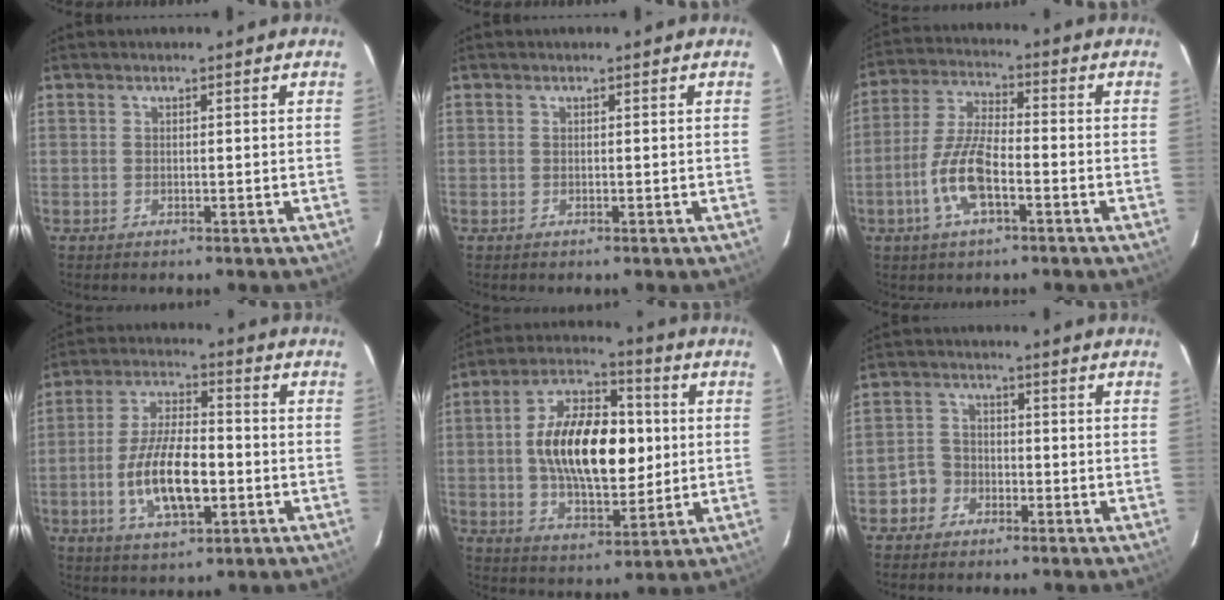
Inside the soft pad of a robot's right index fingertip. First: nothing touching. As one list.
[{"total": 0.0}, {"total": 10.0, "force": [-3.9, 3.2, 8.7], "torque": [-0.186, 0.001, -0.077]}, {"total": 12.8, "force": [-3.3, 5.3, 11.2], "torque": [-0.225, -0.004, -0.054]}, {"total": 18.5, "force": [1.1, 9.6, 15.7], "torque": [-0.271, 0.022, 0.021]}, {"total": 4.3, "force": [-2.6, 3.5, 0.2], "torque": [-0.008, 0.016, -0.050]}]